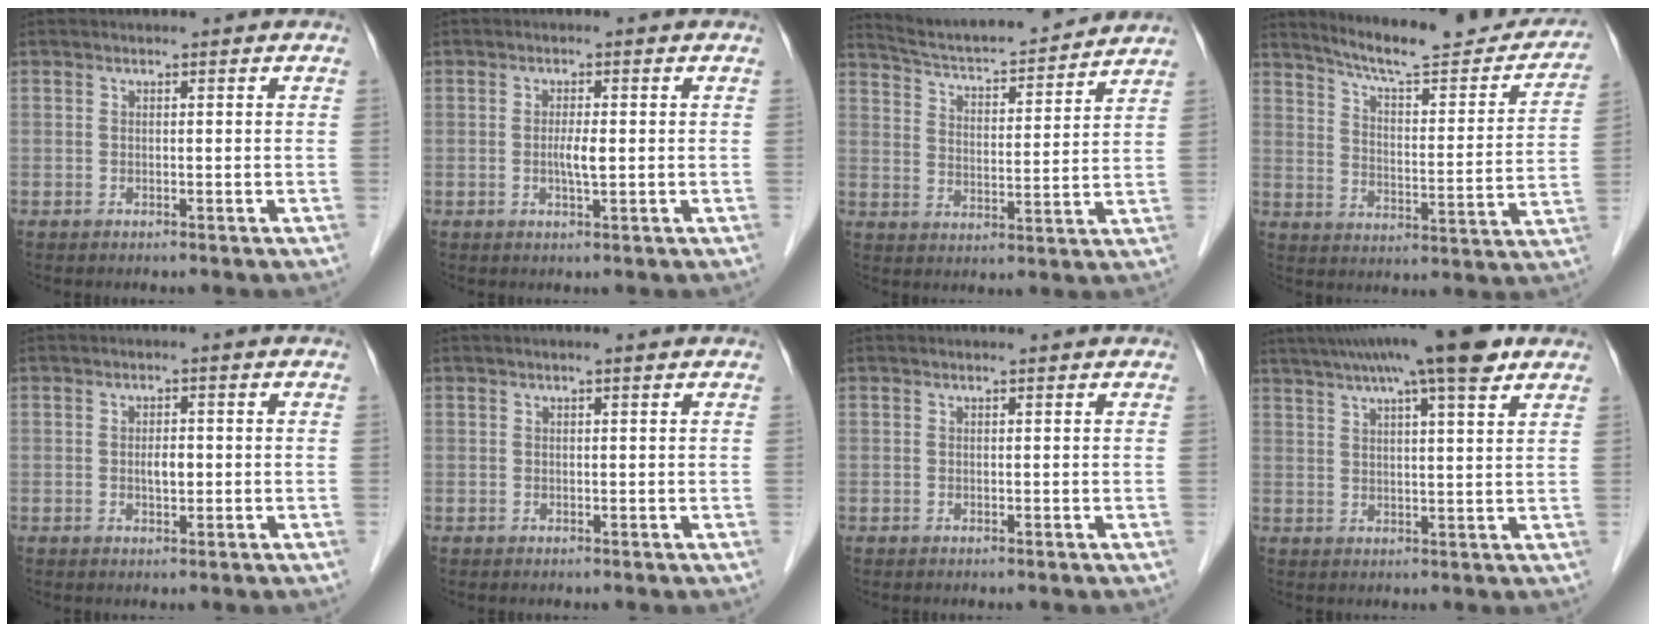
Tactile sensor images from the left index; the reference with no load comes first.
{"total": 2.4, "force": [-0.2, 0.2, 2.3], "torque": [-0.047, -0.002, -0.002]}
{"total": 15.3, "force": [14.5, 1.2, 4.9], "torque": [-0.087, 0.010, 0.219]}
{"total": 20.5, "force": [18.5, 2.8, 8.2], "torque": [-0.111, -0.034, 0.246]}
{"total": 2.1, "force": [-0.1, 0.8, 1.9], "torque": [-0.034, 0.001, 0.000]}
{"total": 1.3, "force": [1.0, 0.0, 0.8], "torque": [-0.014, 0.011, 0.017]}
{"total": 0.9, "force": [0.9, 0.0, 0.2], "torque": [-0.010, 0.006, 0.010]}
{"total": 14.6, "force": [10.4, 1.2, 10.2], "torque": [-0.168, 0.037, 0.150]}